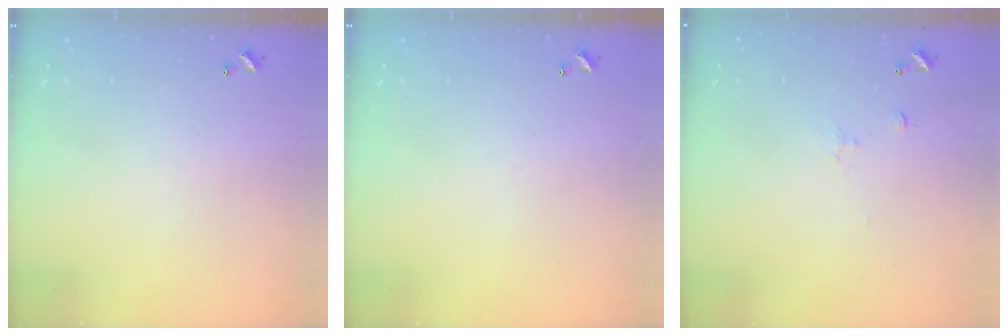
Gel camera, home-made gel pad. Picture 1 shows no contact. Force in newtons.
{"total": 0.0}
{"total": 1.1, "press": 0.9, "slide": 0.5}